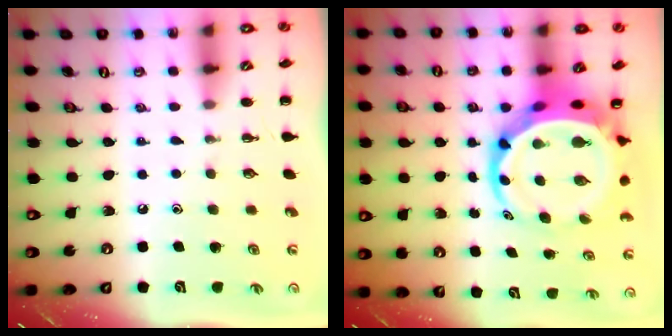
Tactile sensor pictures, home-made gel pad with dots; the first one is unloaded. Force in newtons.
{"total": 9.6, "press": 9.3, "slide": 2.7}